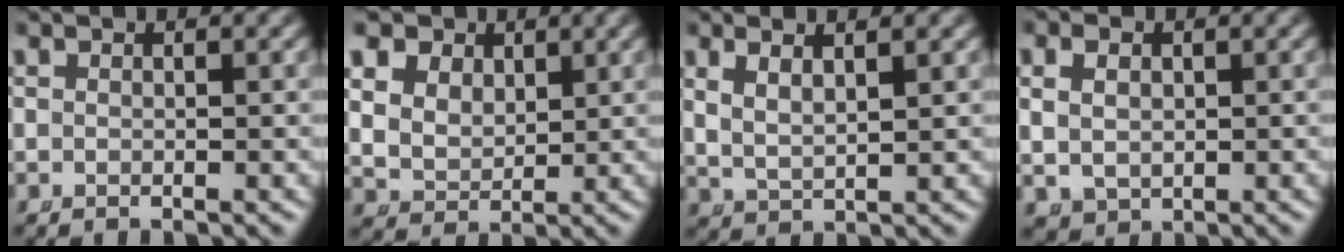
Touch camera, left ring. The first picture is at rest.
{"total": 8.1, "force": [2.3, 6.9, 3.6], "torque": [-0.093, -0.022, 0.042]}
{"total": 3.7, "force": [1.7, 2.2, 2.4], "torque": [-0.055, -0.003, 0.035]}
{"total": 3.5, "force": [0.5, 2.9, 1.8], "torque": [-0.043, -0.010, 0.023]}